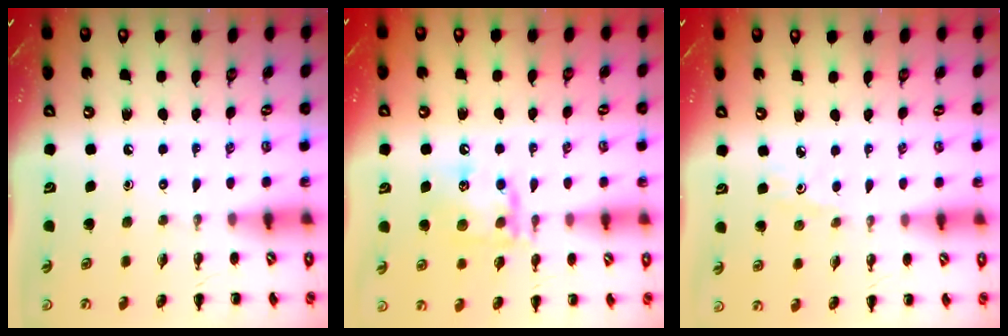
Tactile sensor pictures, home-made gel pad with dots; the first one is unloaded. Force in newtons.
{"total": 14.2, "press": 14.0, "slide": 1.9}
{"total": 2.2, "press": 2.0, "slide": 0.7}